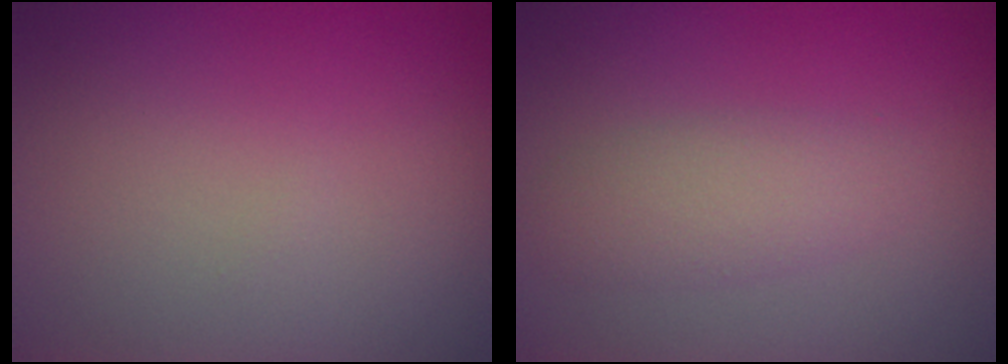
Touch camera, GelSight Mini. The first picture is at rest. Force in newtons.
{"total": 2.9, "press": 2.9, "slide": 0.1}